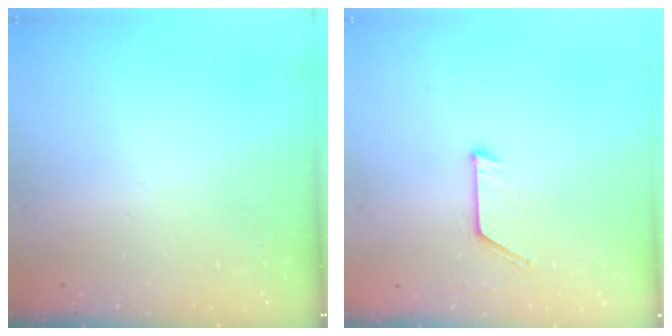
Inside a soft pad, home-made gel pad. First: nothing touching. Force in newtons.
{"total": 6.9, "press": 6.9, "slide": 0.7}